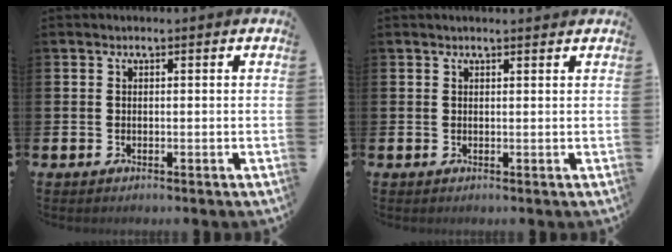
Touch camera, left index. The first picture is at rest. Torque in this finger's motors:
{"motor_torque": [0.30, -0.55, 0.15, -0.01]}